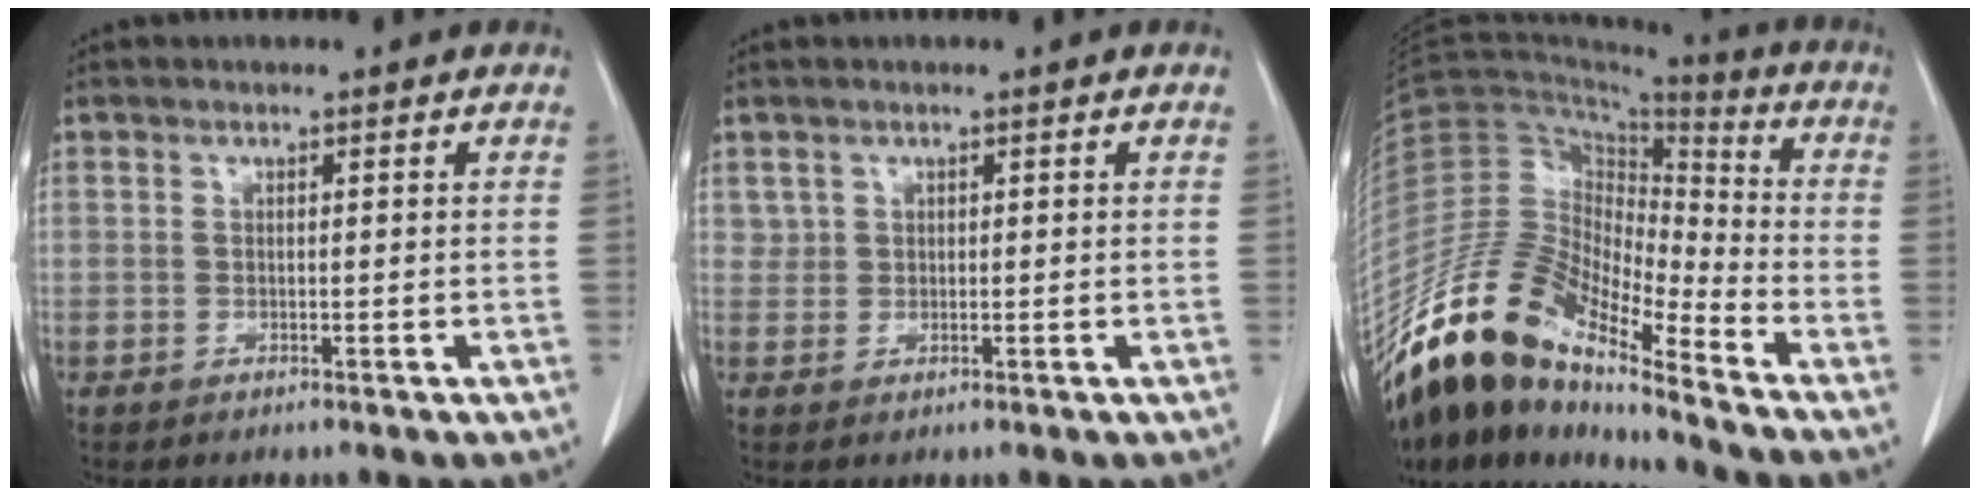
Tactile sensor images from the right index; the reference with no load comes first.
{"total": 1.5, "force": [0.9, 1.2, 0.0], "torque": [0.015, 0.002, 0.010]}
{"total": 15.8, "force": [-12.9, 3.8, 8.2], "torque": [-0.158, 0.038, -0.242]}